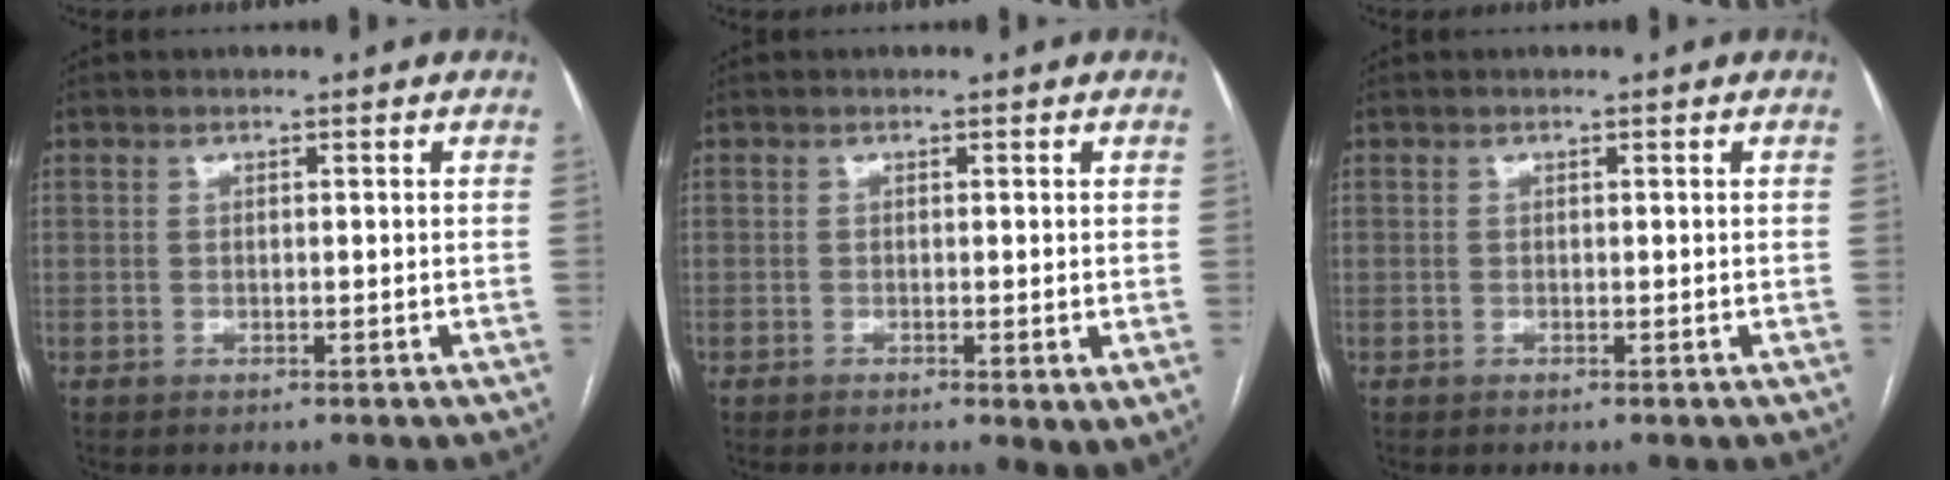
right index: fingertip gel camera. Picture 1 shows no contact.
{"total": 2.8, "force": [-0.8, 0.7, 2.6], "torque": [-0.034, -0.009, -0.012]}
{"total": 0.0}